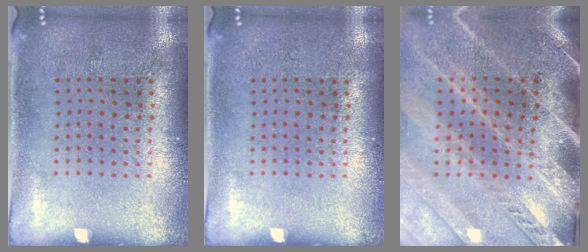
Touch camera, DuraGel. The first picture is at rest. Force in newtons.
{"total": 0.0}
{"total": 3.5, "press": 3.0, "slide": 1.8}